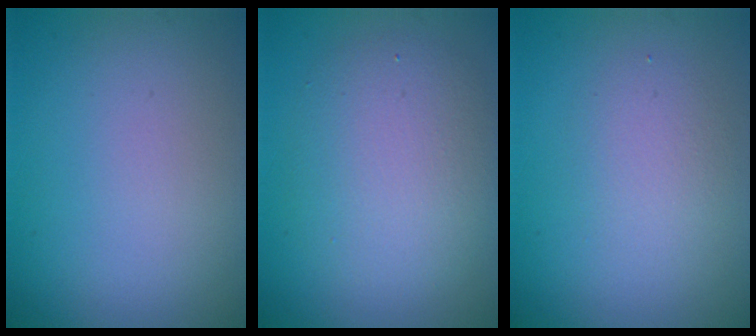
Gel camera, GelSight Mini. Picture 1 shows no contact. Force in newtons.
{"total": 5.3, "press": 5.3, "slide": 0.2}
{"total": 2.2, "press": 2.2, "slide": 0.0}